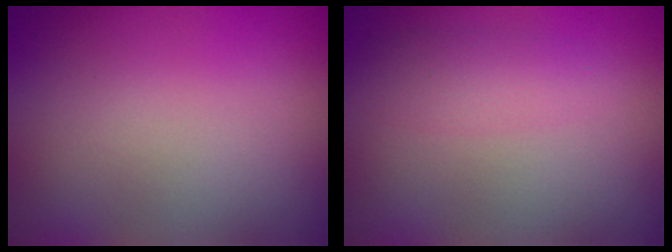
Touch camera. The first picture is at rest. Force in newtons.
{"total": 2.1, "press": 2.0, "slide": 0.2}